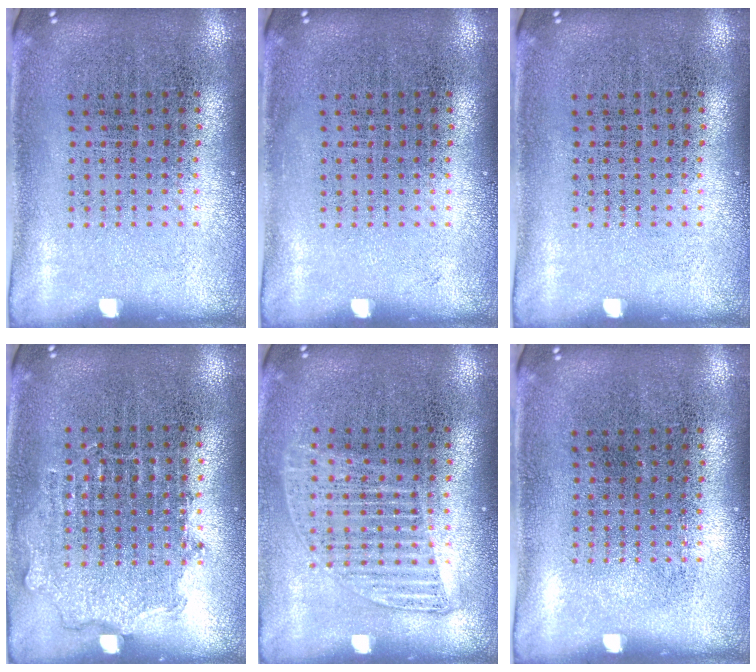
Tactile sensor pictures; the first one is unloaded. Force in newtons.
{"total": 0.0}
{"total": 0.0}
{"total": 0.8, "press": 0.7, "slide": 0.3}
{"total": 1.2, "press": 1.1, "slide": 0.6}
{"total": 0.0}